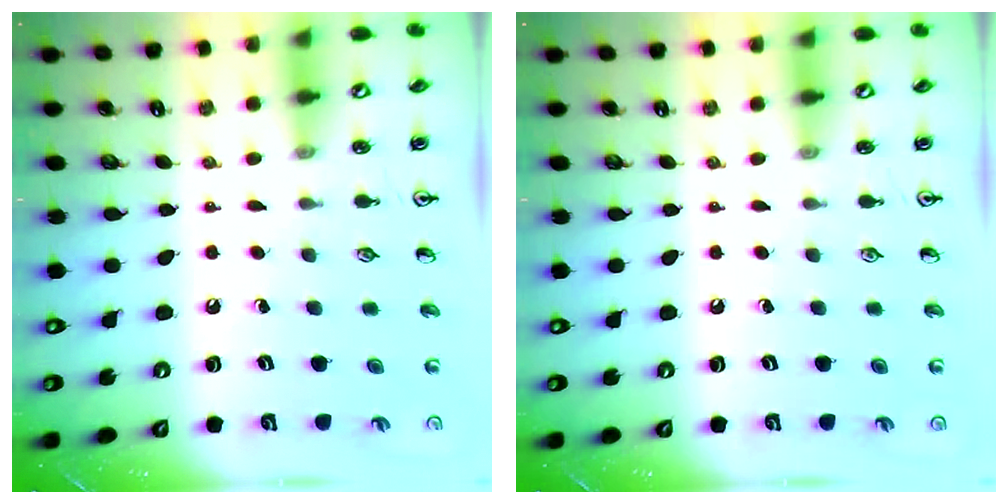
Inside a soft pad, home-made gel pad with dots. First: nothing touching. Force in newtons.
{"total": 0.0}